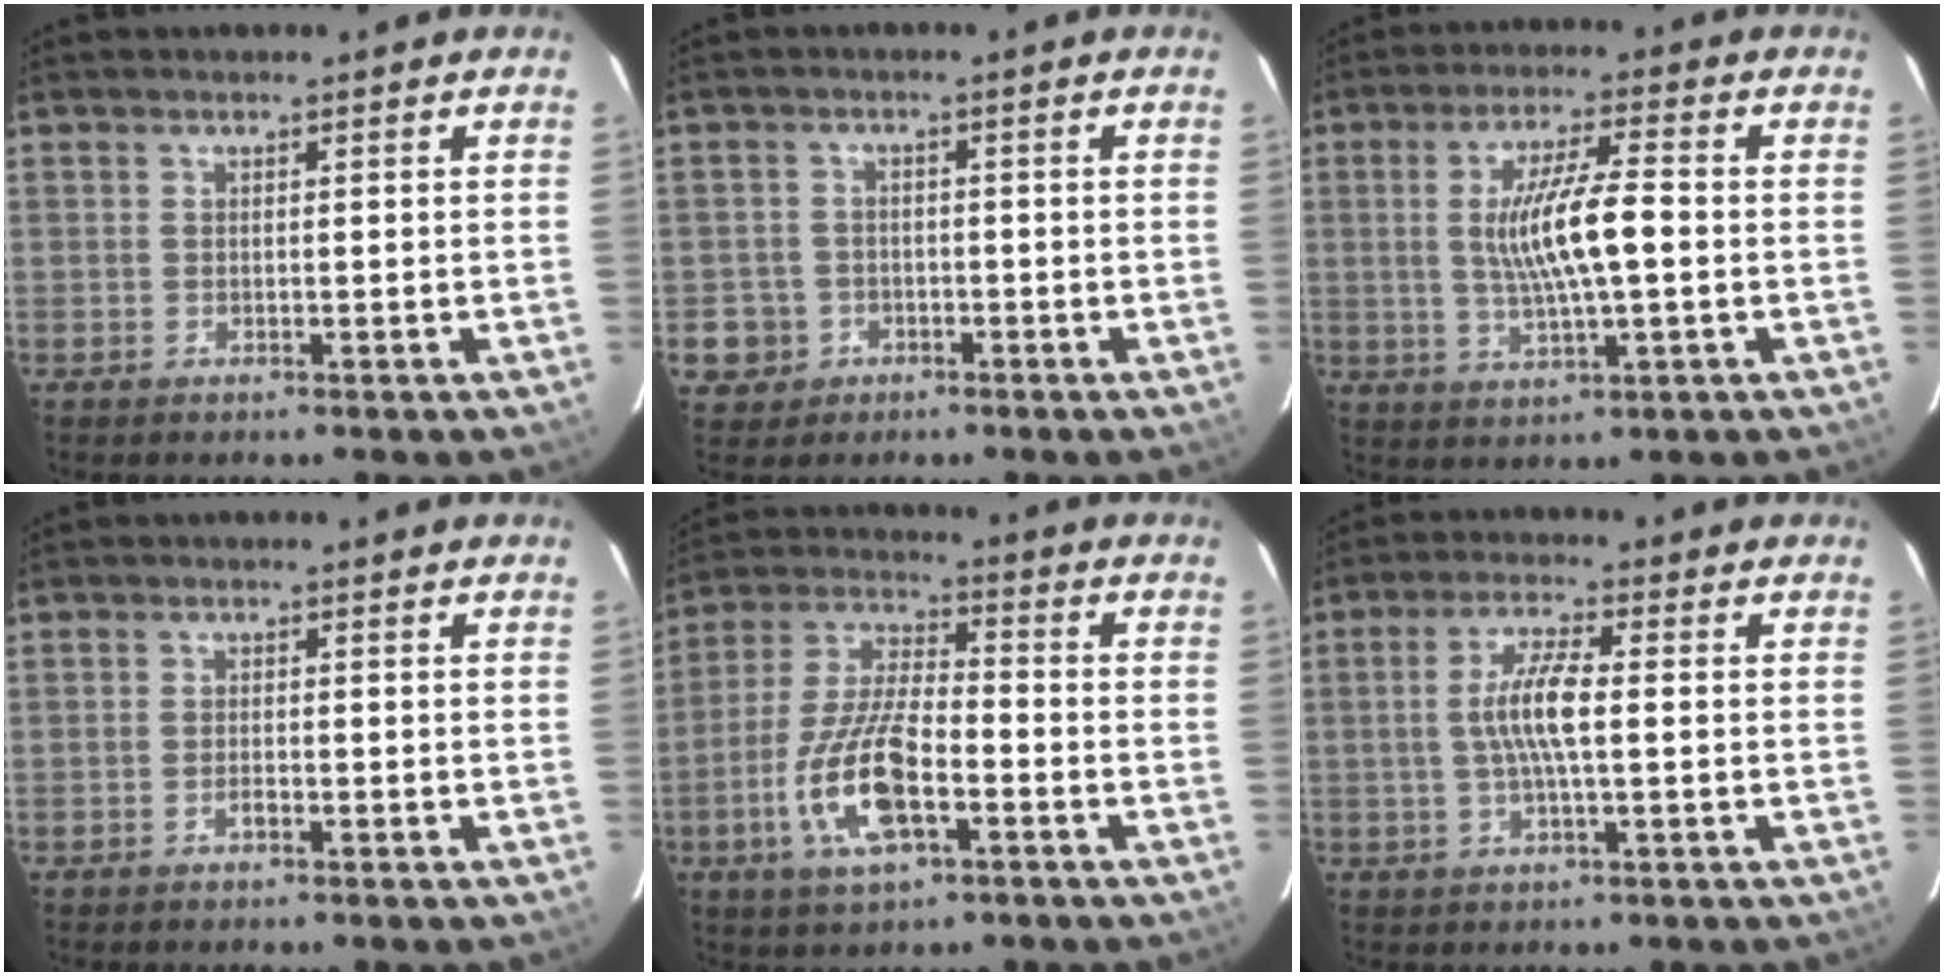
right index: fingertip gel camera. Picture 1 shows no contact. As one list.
[{"total": 5.5, "force": [-1.9, 5.2, 0.6], "torque": [-0.029, 0.022, -0.026]}, {"total": 10.4, "force": [-0.2, 1.7, 10.2], "torque": [-0.191, -0.001, 0.001]}, {"total": 1.3, "force": [-0.8, 0.6, 0.8], "torque": [-0.016, 0.002, -0.015]}, {"total": 14.5, "force": [-5.5, 5.1, 12.4], "torque": [-0.266, -0.007, -0.103]}, {"total": 7.2, "force": [-0.2, 1.3, 7.0], "torque": [-0.134, 0.004, -0.002]}]